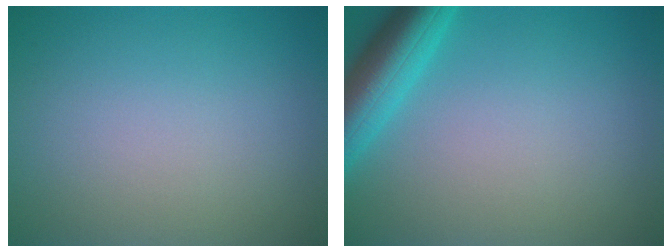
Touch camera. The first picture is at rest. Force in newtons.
{"total": 5.5, "press": 5.5, "slide": 0.3}